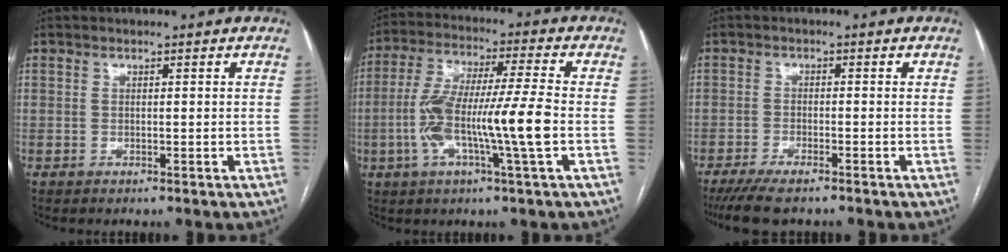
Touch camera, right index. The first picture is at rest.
{"total": 13.6, "force": [-2.8, 0.0, 13.3], "torque": [-0.260, 0.007, -0.056]}
{"total": 6.2, "force": [-5.0, 1.2, 3.6], "torque": [-0.057, -0.013, -0.083]}